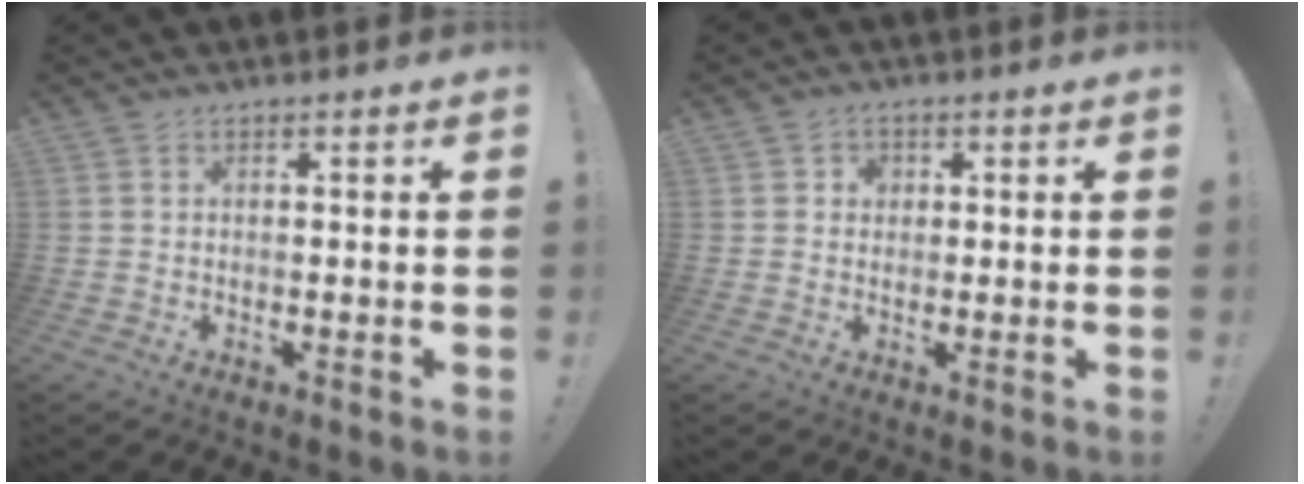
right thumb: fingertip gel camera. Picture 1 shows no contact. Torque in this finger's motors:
{"motor_torque": [0.01, 0.24, -0.02, -0.18, -0.05]}